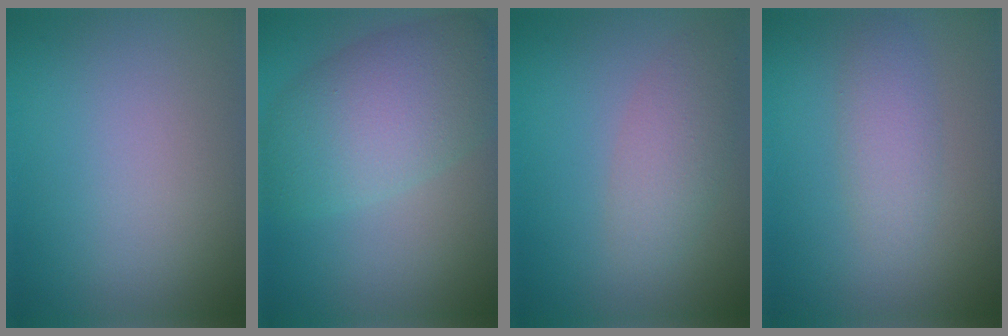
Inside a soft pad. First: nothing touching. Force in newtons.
{"total": 7.5, "press": 7.5, "slide": 0.2}
{"total": 2.8, "press": 2.8, "slide": 0.2}
{"total": 2.2, "press": 2.2, "slide": 0.0}